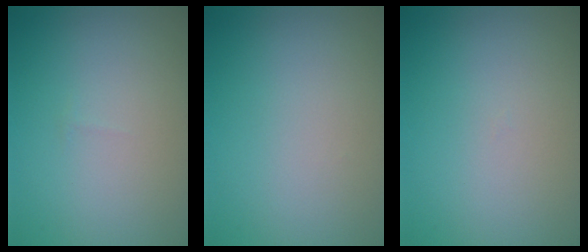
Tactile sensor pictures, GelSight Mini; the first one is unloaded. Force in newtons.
{"total": 0.0}
{"total": 0.0}